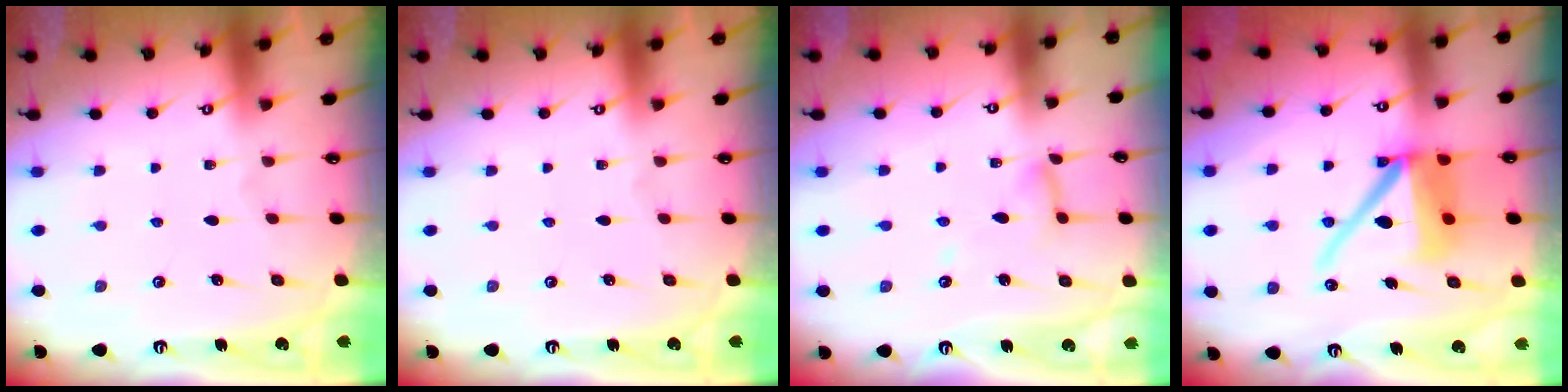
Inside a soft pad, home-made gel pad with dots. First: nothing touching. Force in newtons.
{"total": 0.0}
{"total": 7.1, "press": 7.1, "slide": 0.6}
{"total": 13.3, "press": 13.2, "slide": 1.9}